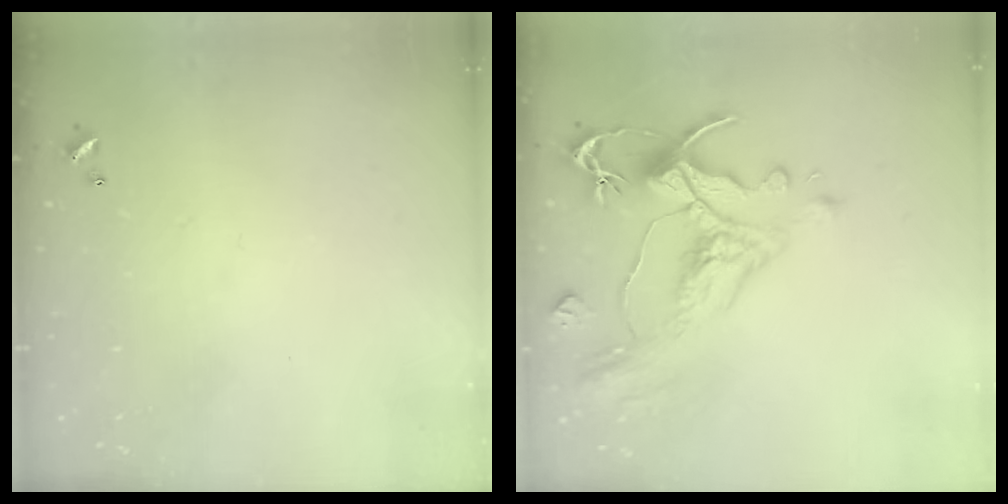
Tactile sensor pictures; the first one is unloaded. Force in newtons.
{"total": 1.8, "press": 0.9, "slide": 1.5}